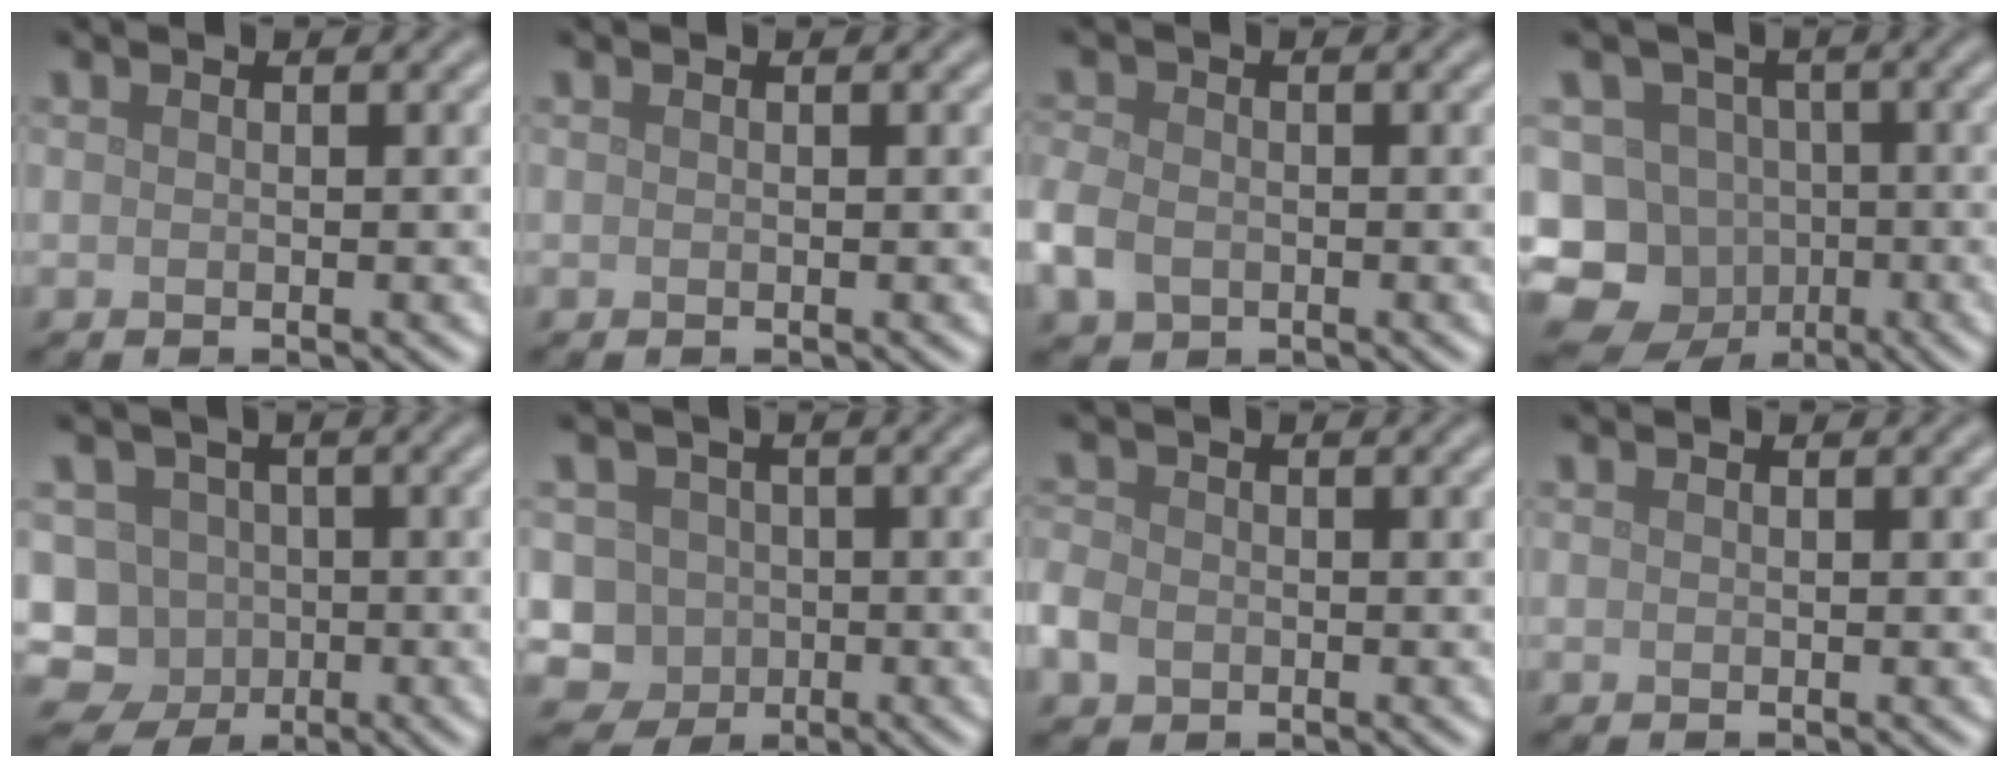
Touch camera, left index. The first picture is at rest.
{"total": 0.0}
{"total": 3.5, "force": [-1.2, 2.5, 2.0], "torque": [-0.052, -0.003, -0.032]}
{"total": 13.5, "force": [-6.5, 11.3, 3.8], "torque": [-0.080, -0.007, -0.123]}
{"total": 9.4, "force": [-3.3, 8.4, 2.5], "torque": [-0.046, 0.003, -0.082]}
{"total": 5.4, "force": [-0.8, 5.2, 1.4], "torque": [-0.014, 0.017, -0.044]}
{"total": 2.3, "force": [-0.9, 1.8, 1.1], "torque": [-0.026, -0.002, -0.024]}
{"total": 0.0}